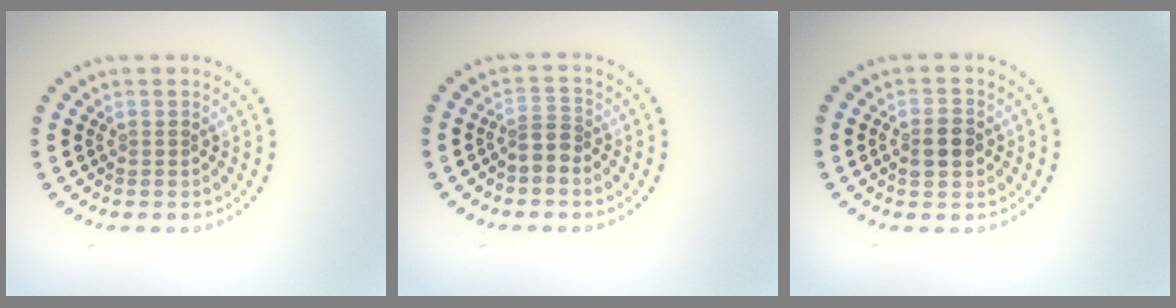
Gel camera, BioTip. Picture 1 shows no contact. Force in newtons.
{"total": 2.1, "press": 1.6, "slide": 1.3}
{"total": 2.8, "press": 2.8, "slide": 0.2}